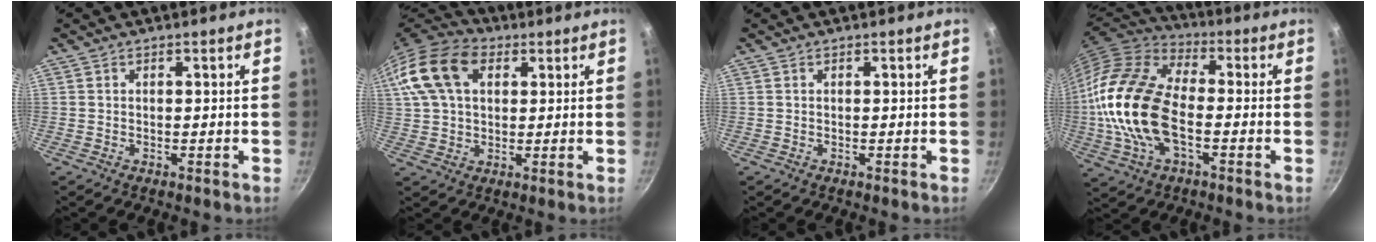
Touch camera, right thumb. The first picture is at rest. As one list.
[{"total": 16.6, "force": [5.4, 11.1, 11.2], "torque": [-0.212, 0.020, 0.086]}, {"total": 0.0}, {"total": 20.4, "force": [-2.6, 11.4, 16.7], "torque": [-0.322, 0.030, -0.062]}]